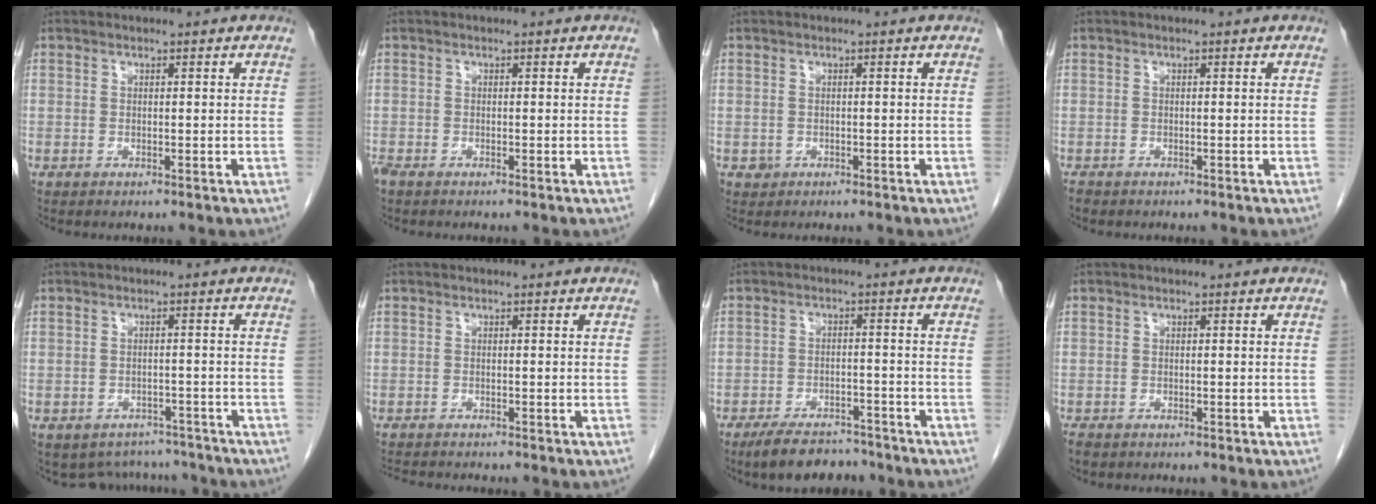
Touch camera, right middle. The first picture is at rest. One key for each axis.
{"total": 1.3, "fx": -1.0, "fy": 0.4, "fz": 0.6, "tx": -0.020, "ty": -0.005, "tz": -0.020}
{"total": 1.0, "fx": -0.4, "fy": 0.9, "fz": 0.1, "tx": -0.001, "ty": 0.004, "tz": -0.003}
{"total": 1.2, "fx": -1.1, "fy": 0.4, "fz": 0.3, "tx": -0.016, "ty": -0.005, "tz": -0.018}
{"total": 7.1, "fx": -6.4, "fy": 3.1, "fz": 0.0, "tx": 0.003, "ty": 0.015, "tz": -0.079}
{"total": 3.3, "fx": -3.2, "fy": 0.1, "fz": 0.9, "tx": -0.015, "ty": -0.013, "tz": -0.051}
{"total": 7.3, "fx": -6.2, "fy": 2.8, "fz": 2.9, "tx": -0.050, "ty": -0.005, "tz": -0.100}
{"total": 2.3, "fx": -1.9, "fy": 1.1, "fz": 0.9, "tx": -0.023, "ty": -0.007, "tz": -0.028}